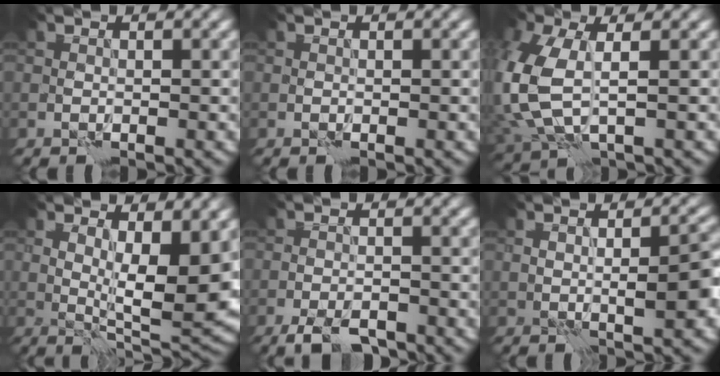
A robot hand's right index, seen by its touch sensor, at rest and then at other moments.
{"total": 0.0}
{"total": 8.2, "force": [0.5, 4.8, 6.6], "torque": [-0.203, -0.016, 0.015]}
{"total": 6.7, "force": [1.8, 1.7, 6.2], "torque": [-0.098, -0.019, 0.043]}
{"total": 3.3, "force": [-2.5, 1.0, 1.9], "torque": [-0.029, -0.005, -0.044]}
{"total": 3.4, "force": [0.2, 0.7, 3.4], "torque": [-0.055, -0.003, 0.010]}